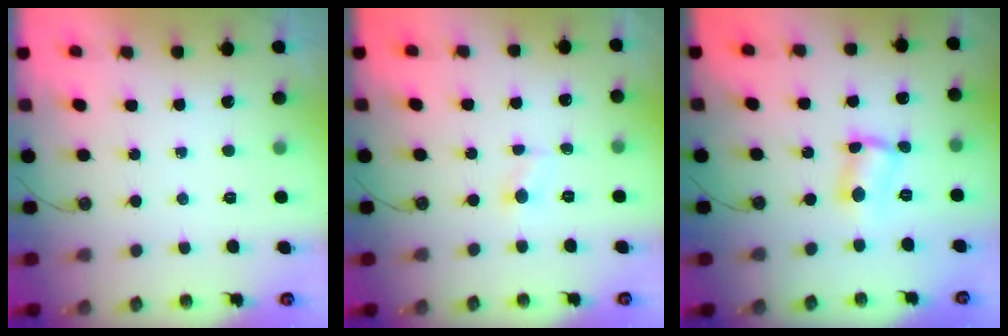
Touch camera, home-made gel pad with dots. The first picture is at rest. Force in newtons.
{"total": 1.8, "press": 1.8, "slide": 0.2}
{"total": 2.9, "press": 2.9, "slide": 0.4}